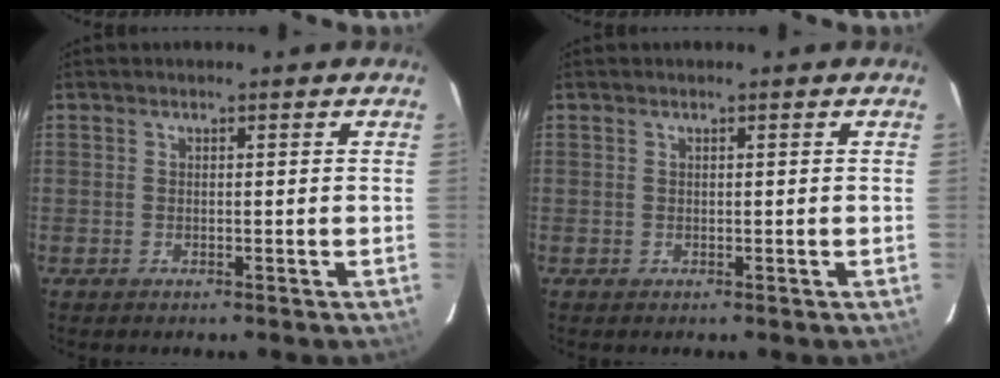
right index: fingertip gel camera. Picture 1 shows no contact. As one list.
[{"total": 0.0}]